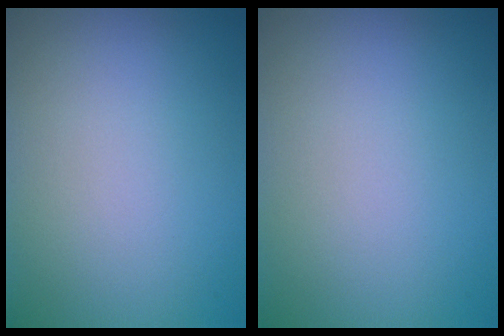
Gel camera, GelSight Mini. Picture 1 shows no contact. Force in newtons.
{"total": 0.0}